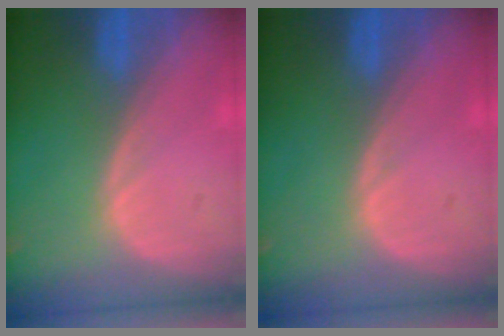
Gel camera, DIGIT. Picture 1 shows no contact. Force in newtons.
{"total": 0.5, "press": 0.1, "slide": 0.5}